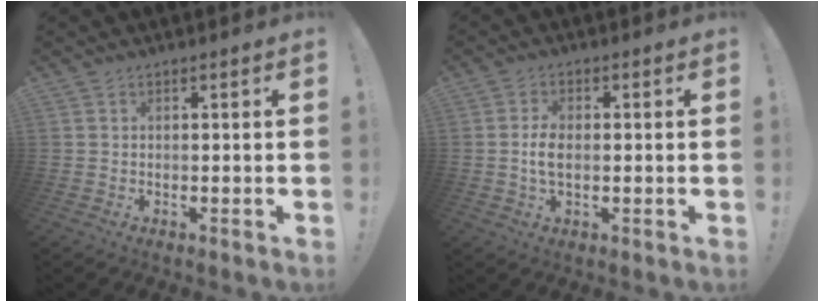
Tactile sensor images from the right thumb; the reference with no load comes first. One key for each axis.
{"total": 4.7, "fx": -0.4, "fy": 2.5, "fz": 3.9, "tx": -0.067, "ty": -0.003, "tz": -0.011}